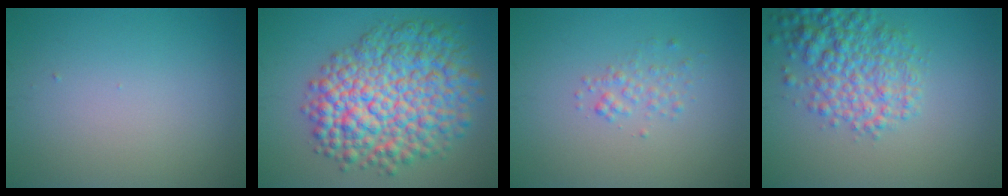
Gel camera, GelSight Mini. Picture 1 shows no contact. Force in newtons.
{"total": 11.3, "press": 11.3, "slide": 0.3}
{"total": 1.5, "press": 1.5, "slide": 0.1}
{"total": 5.7, "press": 5.7, "slide": 0.2}